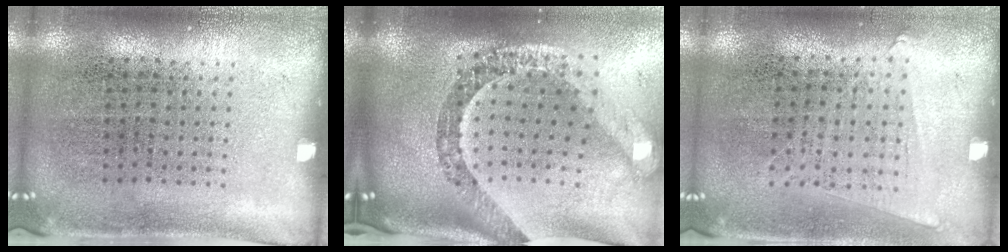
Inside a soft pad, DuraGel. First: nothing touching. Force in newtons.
{"total": 3.6, "press": 2.6, "slide": 2.5}
{"total": 0.7, "press": 0.6, "slide": 0.4}